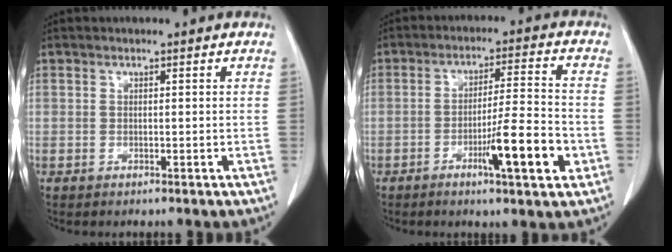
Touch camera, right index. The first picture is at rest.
{"total": 9.7, "force": [-3.6, 0.5, 9.0], "torque": [-0.143, -0.005, -0.058]}